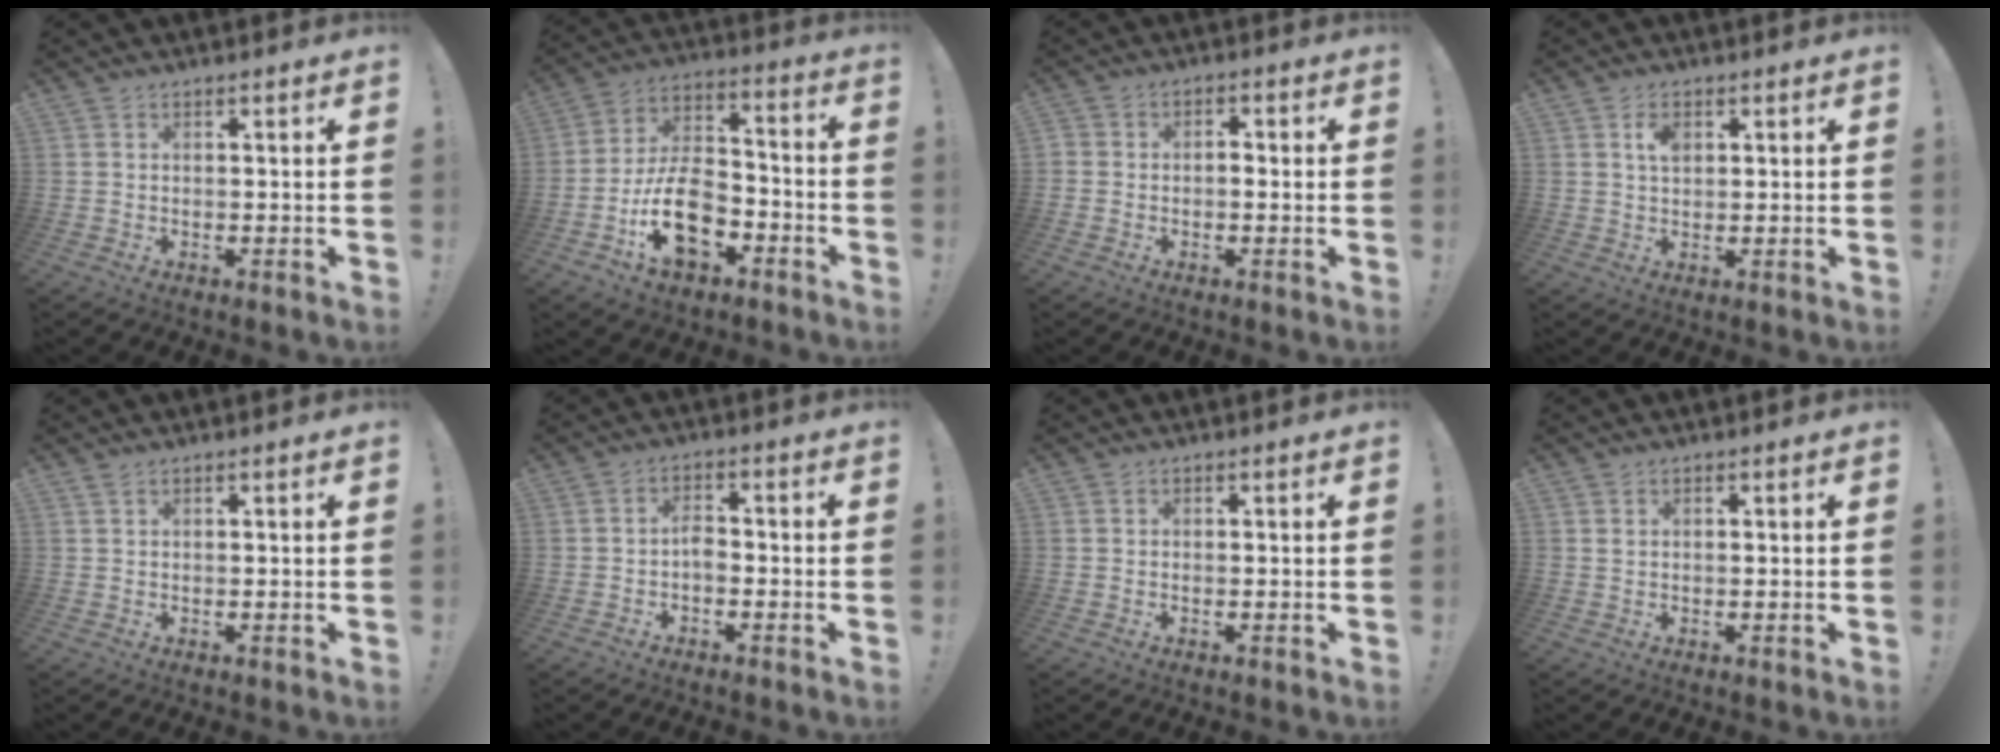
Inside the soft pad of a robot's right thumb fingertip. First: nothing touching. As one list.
[{"total": 16.9, "force": [-7.8, 10.5, 10.8], "torque": [-0.183, 0.051, -0.127]}, {"total": 2.8, "force": [-1.4, 2.0, 1.4], "torque": [-0.021, 0.003, -0.028]}, {"total": 3.3, "force": [1.2, 2.0, 2.3], "torque": [-0.025, -0.006, 0.015]}, {"total": 0.8, "force": [0.6, 0.1, 0.5], "torque": [-0.009, 0.000, 0.011]}, {"total": 3.5, "force": [-1.5, 1.8, 2.6], "torque": [-0.058, 0.007, -0.028]}, {"total": 0.0}, {"total": 0.7, "force": [0.3, 0.4, 0.4], "torque": [-0.007, 0.000, 0.006]}]